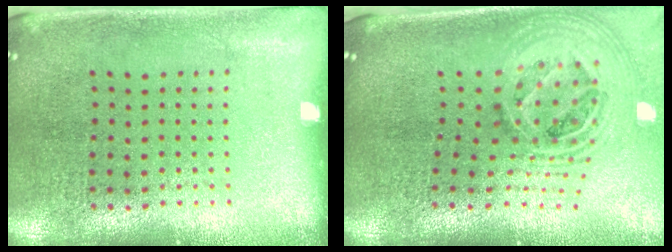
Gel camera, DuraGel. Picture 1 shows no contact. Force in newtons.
{"total": 2.2, "press": 1.7, "slide": 1.5}